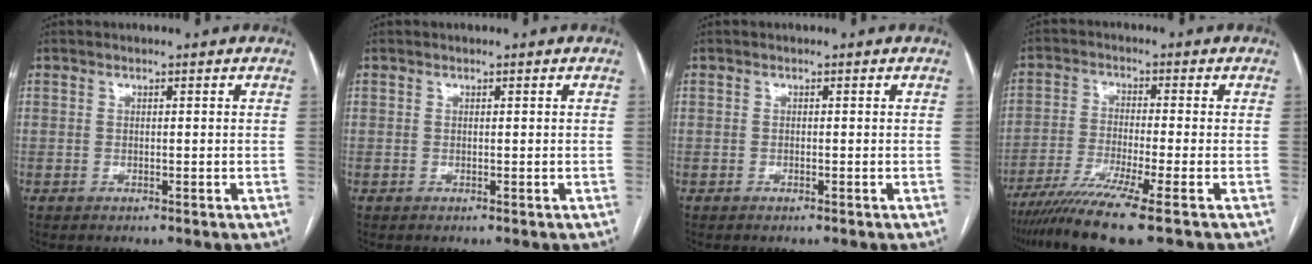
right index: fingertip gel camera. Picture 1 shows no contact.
{"total": 0.0}
{"total": 0.0}
{"total": 10.4, "force": [-7.3, -1.3, 7.2], "torque": [-0.125, -0.028, -0.124]}